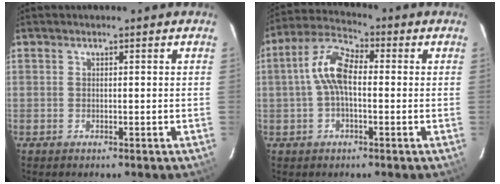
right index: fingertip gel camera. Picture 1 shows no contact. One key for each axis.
{"total": 8.1, "fx": -0.2, "fy": 3.8, "fz": 7.2, "tx": -0.154, "ty": 0.025, "tz": -0.008}